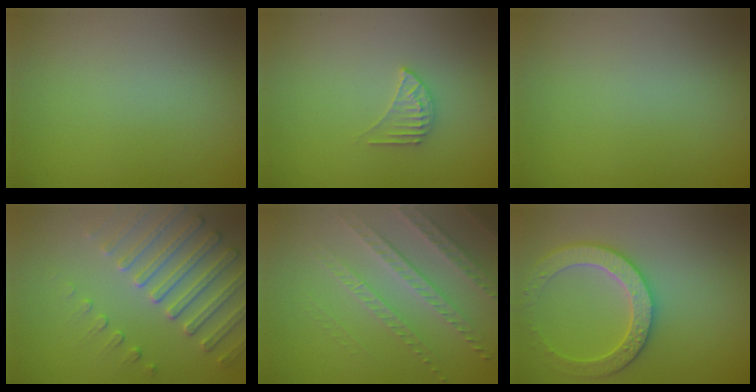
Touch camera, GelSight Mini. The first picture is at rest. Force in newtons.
{"total": 1.7, "press": 1.7, "slide": 0.1}
{"total": 0.0}
{"total": 4.7, "press": 4.0, "slide": 2.4}
{"total": 3.8, "press": 3.4, "slide": 1.5}
{"total": 3.9, "press": 3.9, "slide": 0.6}